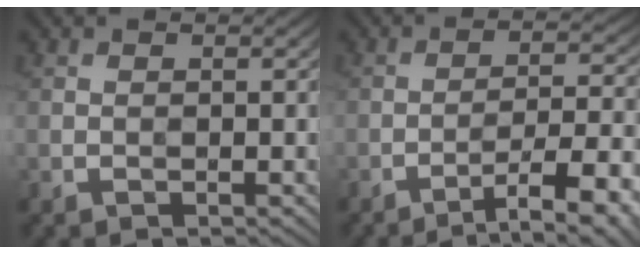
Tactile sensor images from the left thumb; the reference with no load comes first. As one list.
[{"total": 11.0, "force": [-6.8, 2.6, 8.2], "torque": [-0.129, 0.010, -0.090]}]